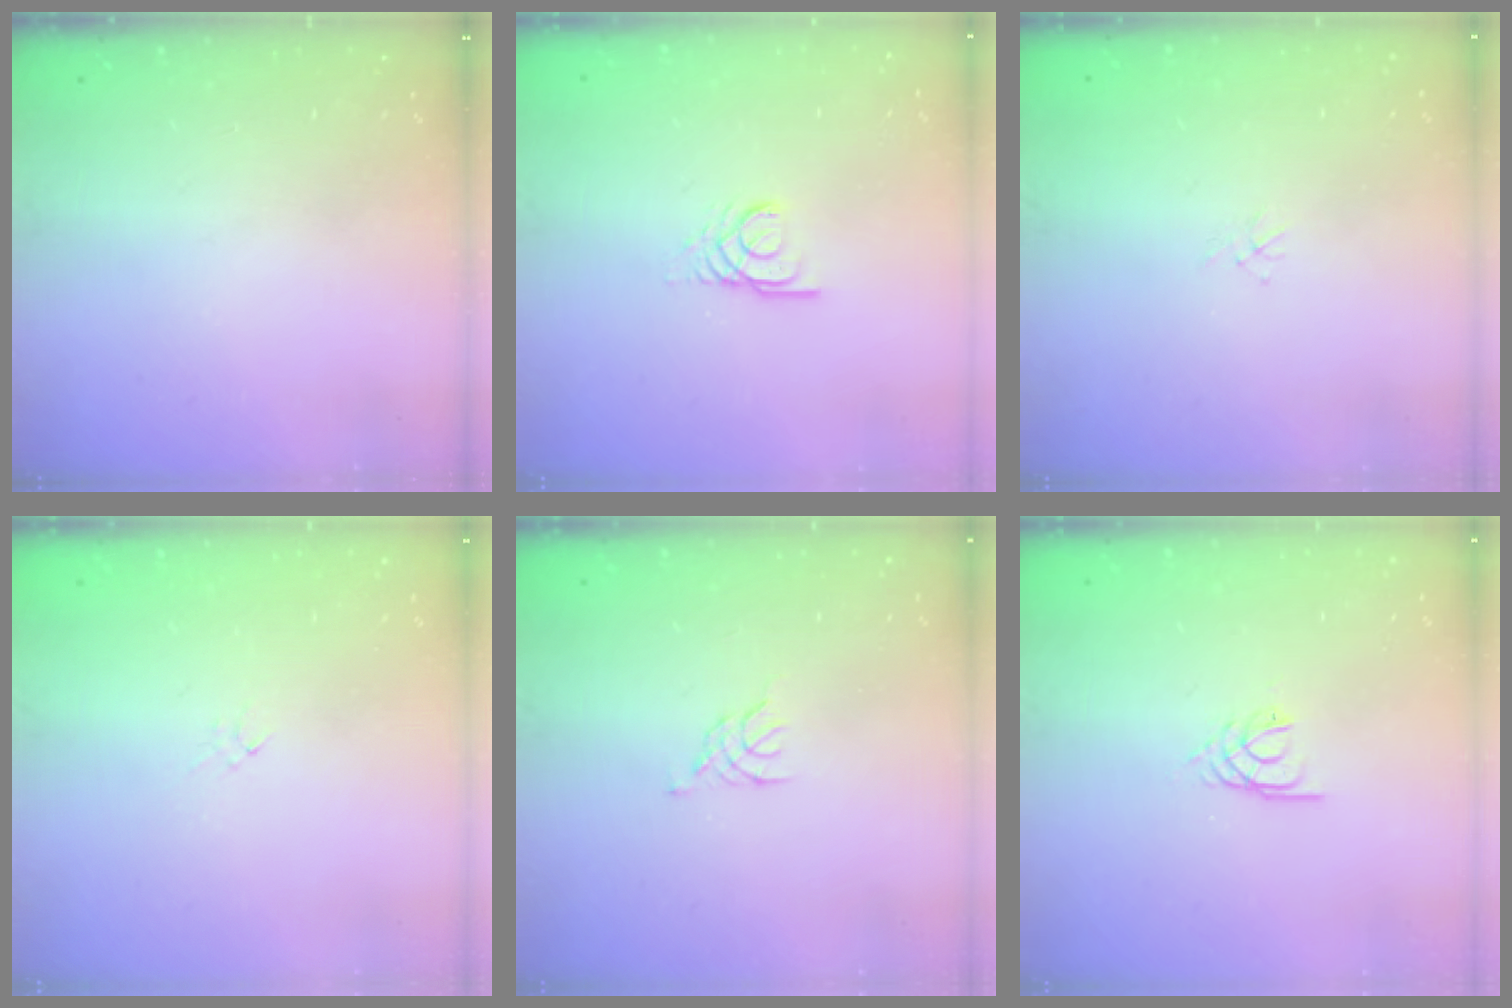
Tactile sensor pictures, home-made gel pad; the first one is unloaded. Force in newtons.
{"total": 2.6, "press": 2.6, "slide": 0.1}
{"total": 1.1, "press": 1.0, "slide": 0.3}
{"total": 0.0}
{"total": 0.8, "press": 0.7, "slide": 0.3}
{"total": 2.2, "press": 2.1, "slide": 0.4}